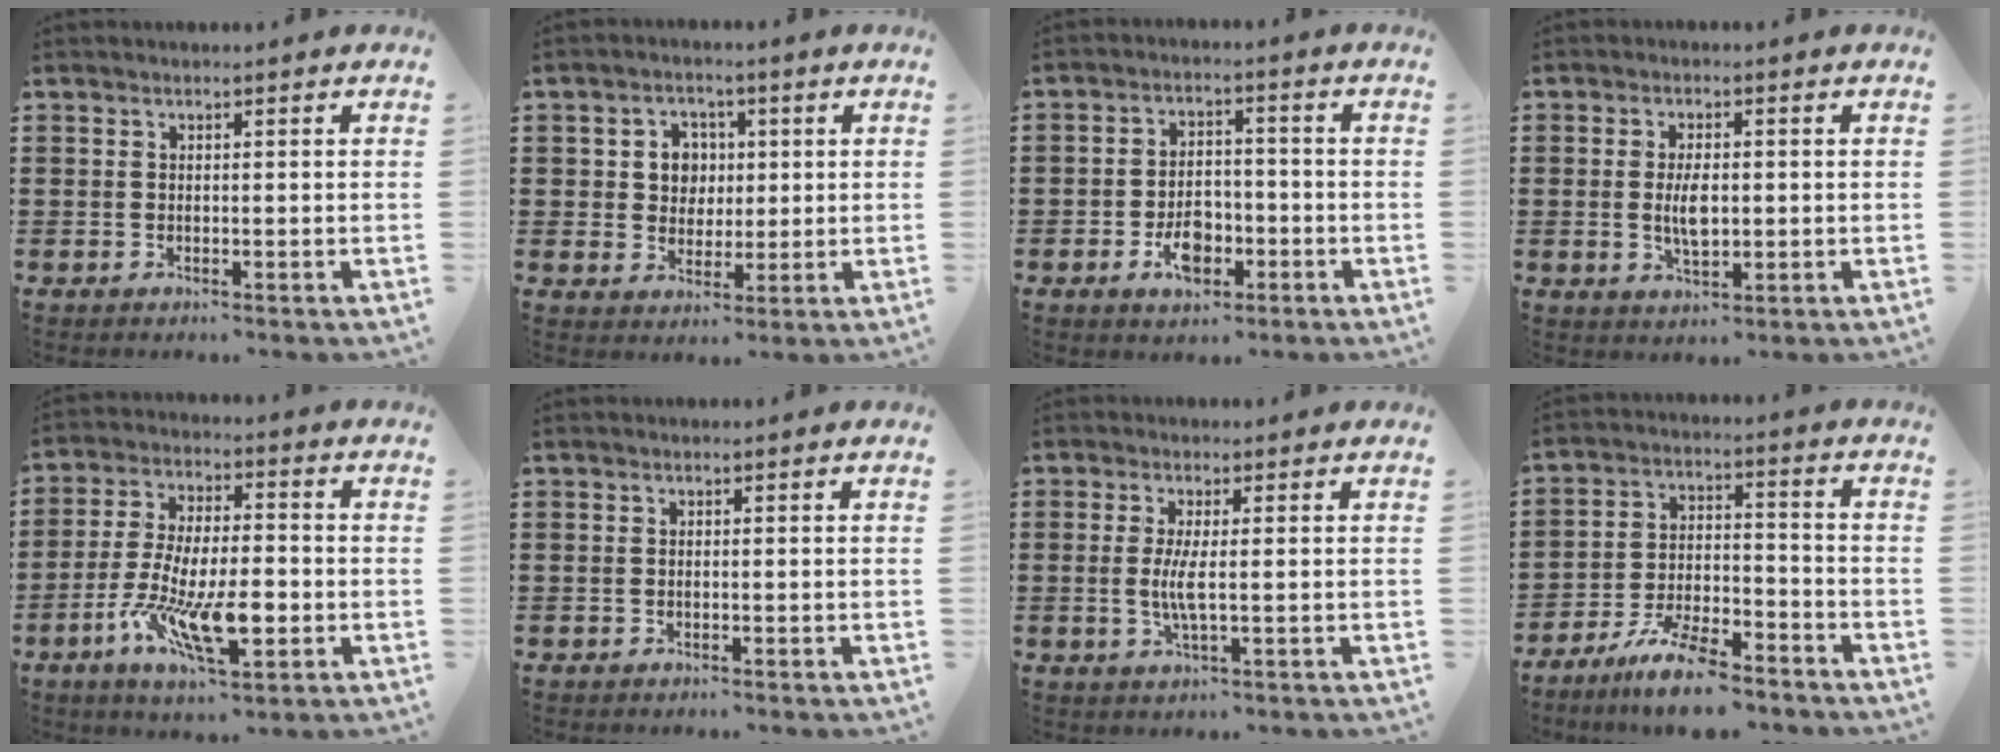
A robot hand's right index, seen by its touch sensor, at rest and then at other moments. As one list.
[{"total": 5.0, "force": [0.9, 4.6, 1.8], "torque": [-0.048, 0.013, 0.011]}, {"total": 5.7, "force": [-2.3, 3.2, 4.1], "torque": [-0.074, 0.001, -0.043]}, {"total": 4.5, "force": [-0.1, 1.9, 4.1], "torque": [-0.086, -0.002, -0.003]}, {"total": 12.4, "force": [-4.8, 4.7, 10.4], "torque": [-0.218, 0.000, -0.087]}, {"total": 0.0}, {"total": 3.9, "force": [-0.1, 0.3, 3.9], "torque": [-0.085, -0.012, -0.007]}, {"total": 8.8, "force": [-7.5, 1.5, 4.3], "torque": [-0.089, 0.012, -0.142]}]